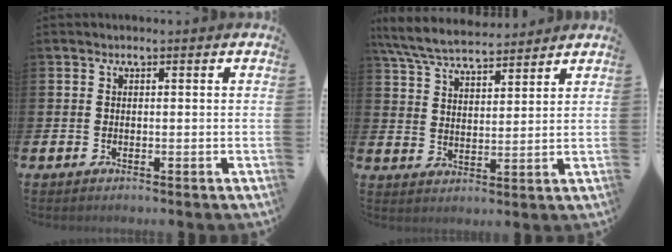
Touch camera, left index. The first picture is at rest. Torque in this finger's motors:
{"motor_torque": [1.10, -1.04, 0.28, 0.21]}